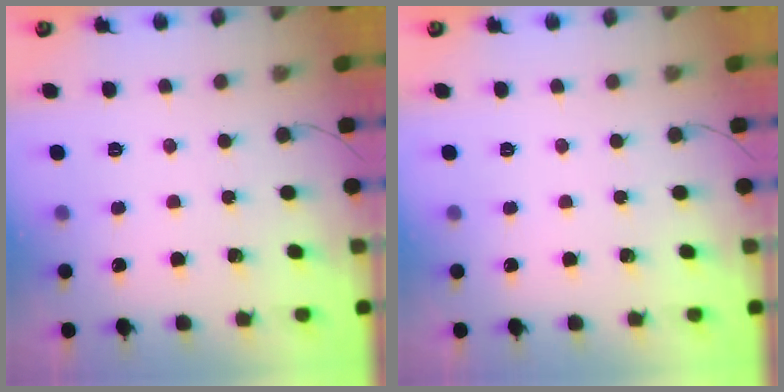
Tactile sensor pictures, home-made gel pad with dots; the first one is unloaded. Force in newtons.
{"total": 0.0}